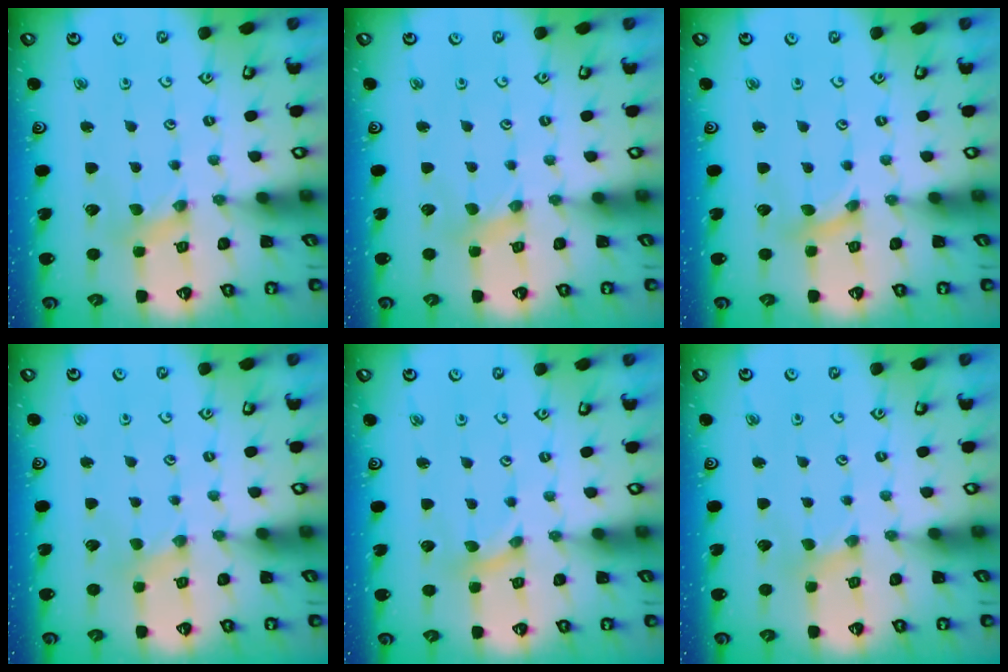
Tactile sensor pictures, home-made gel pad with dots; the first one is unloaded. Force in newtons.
{"total": 1.6, "press": 1.6, "slide": 0.3}
{"total": 0.6, "press": 0.5, "slide": 0.1}
{"total": 1.5, "press": 1.4, "slide": 0.3}
{"total": 0.0}
{"total": 1.8, "press": 1.8, "slide": 0.4}